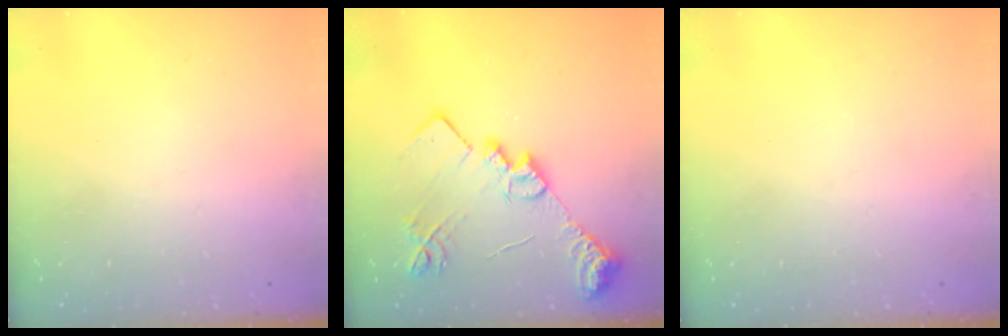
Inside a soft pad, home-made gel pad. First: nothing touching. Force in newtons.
{"total": 17.7, "press": 17.6, "slide": 1.0}
{"total": 0.0}